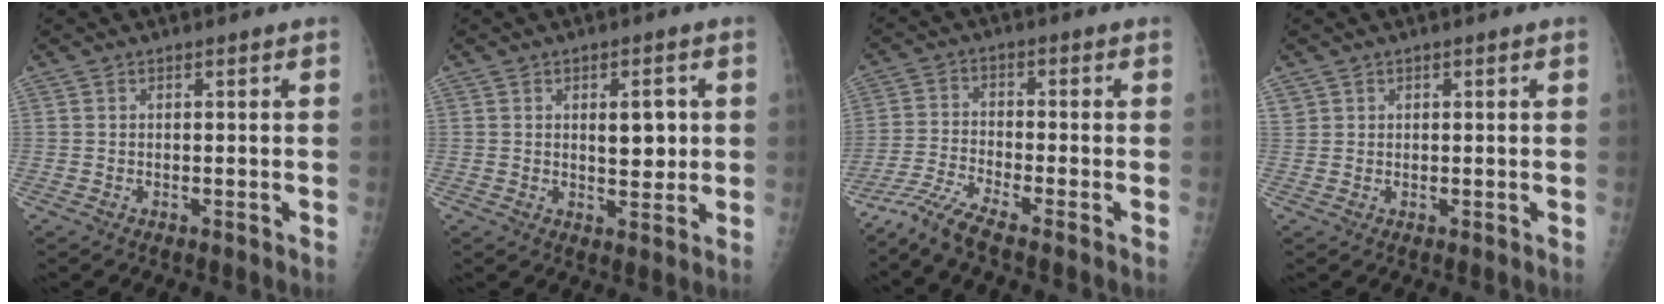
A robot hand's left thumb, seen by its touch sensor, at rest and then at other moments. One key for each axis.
{"total": 5.2, "fx": 1.1, "fy": 2.6, "fz": 4.4, "tx": -0.051, "ty": -0.008, "tz": 0.019}
{"total": 6.1, "fx": -5.3, "fy": -0.6, "fz": 3.0, "tx": -0.079, "ty": 0.005, "tz": -0.116}
{"total": 1.1, "fx": 0.5, "fy": 1.0, "fz": -0.1, "tx": 0.015, "ty": -0.002, "tz": 0.005}